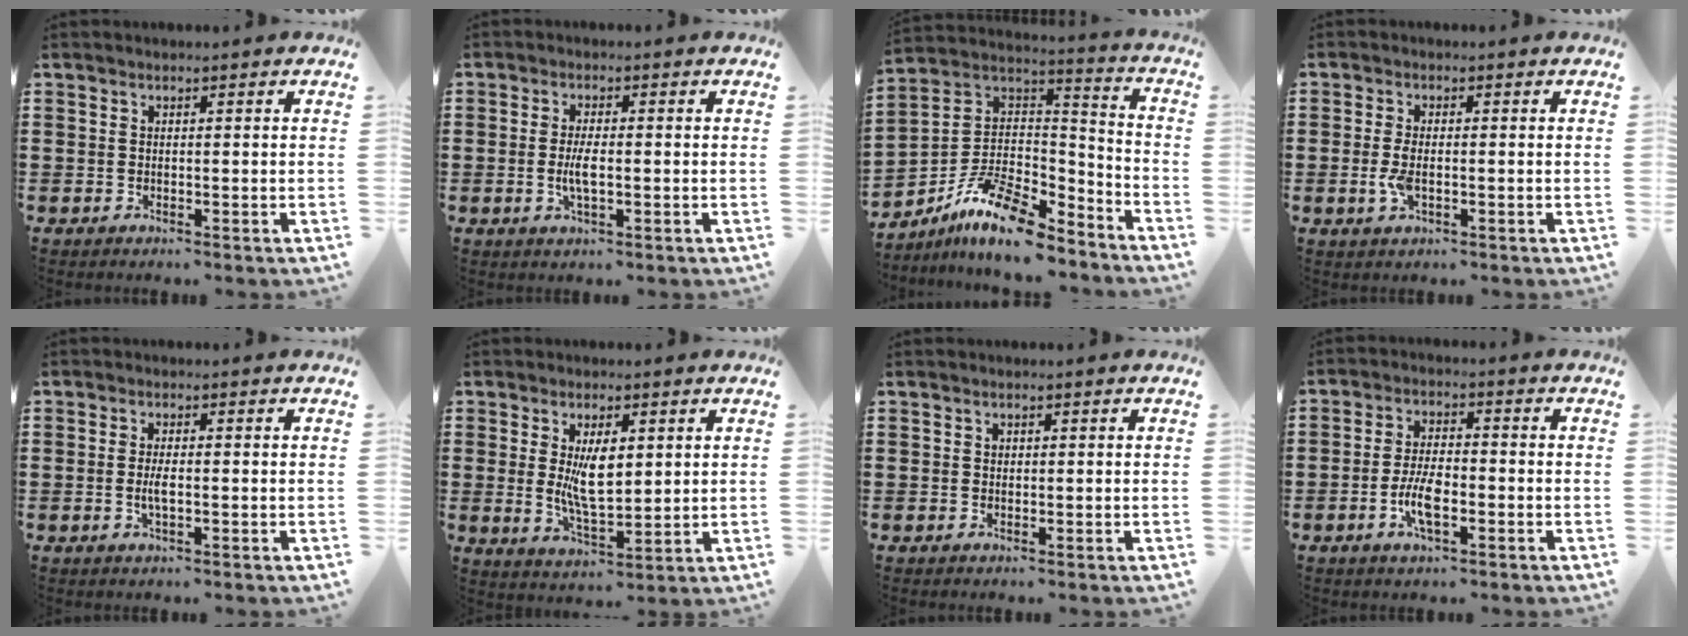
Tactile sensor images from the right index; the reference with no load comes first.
{"total": 3.8, "force": [-0.5, 1.1, 3.6], "torque": [-0.078, -0.006, -0.014]}
{"total": 11.5, "force": [-8.4, 3.8, 6.9], "torque": [-0.139, 0.020, -0.162]}
{"total": 3.4, "force": [-0.7, 1.4, 3.1], "torque": [-0.077, -0.006, -0.019]}
{"total": 2.7, "force": [-0.4, 0.8, 2.5], "torque": [-0.060, -0.006, -0.012]}
{"total": 7.1, "force": [1.1, 3.0, 6.4], "torque": [-0.109, -0.001, 0.017]}
{"total": 0.6, "force": [0.2, 0.5, 0.2], "torque": [-0.004, 0.004, 0.004]}
{"total": 6.0, "force": [-2.0, 2.3, 5.2], "torque": [-0.115, 0.001, -0.043]}